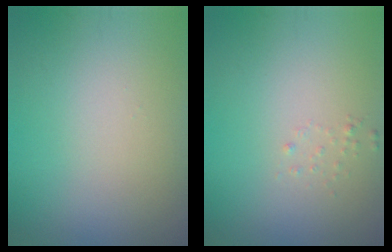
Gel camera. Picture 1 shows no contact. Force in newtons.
{"total": 0.6, "press": 0.6, "slide": 0.1}